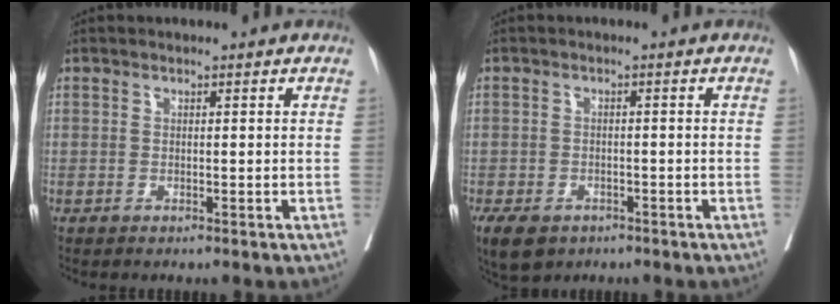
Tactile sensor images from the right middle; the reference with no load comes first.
{"total": 8.6, "force": [-5.6, 5.2, 4.0], "torque": [-0.091, -0.012, -0.080]}